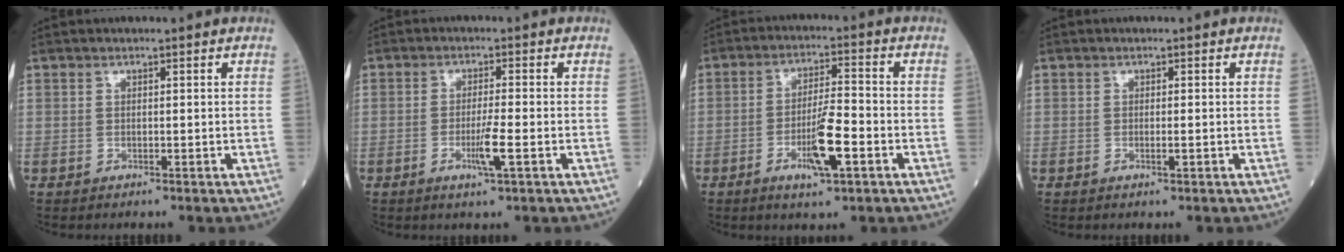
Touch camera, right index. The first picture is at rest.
{"total": 4.1, "force": [-1.5, -0.2, 3.8], "torque": [-0.071, -0.007, -0.027]}
{"total": 7.8, "force": [-3.1, 1.0, 7.1], "torque": [-0.130, -0.003, -0.052]}
{"total": 0.8, "force": [-0.3, 0.0, 0.7], "torque": [-0.015, -0.001, -0.003]}